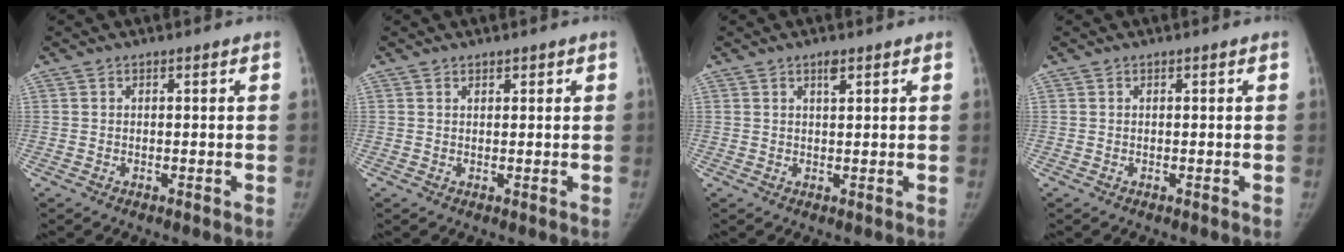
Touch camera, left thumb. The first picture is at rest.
{"total": 0.8, "force": [0.6, 0.5, 0.2], "torque": [0.008, -0.003, 0.006]}
{"total": 1.9, "force": [1.2, 0.6, 1.3], "torque": [-0.020, -0.004, 0.020]}
{"total": 0.0}